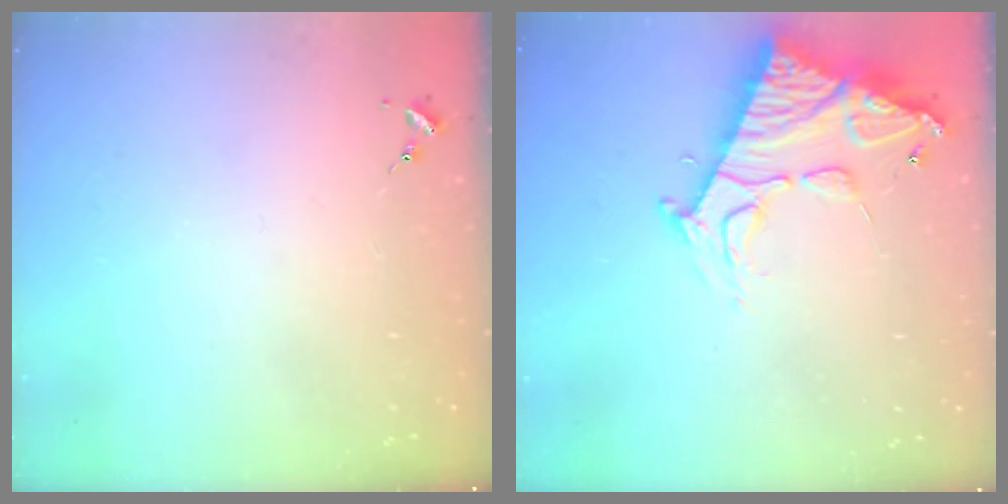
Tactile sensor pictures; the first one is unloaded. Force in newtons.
{"total": 18.5, "press": 18.4, "slide": 1.8}